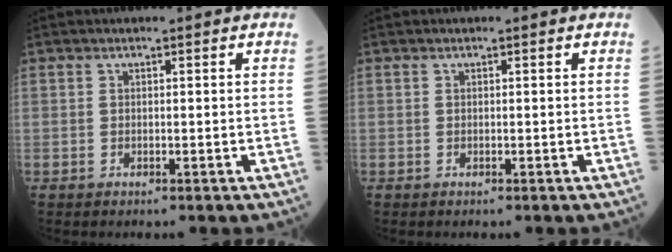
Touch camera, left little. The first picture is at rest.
{"total": 0.0}